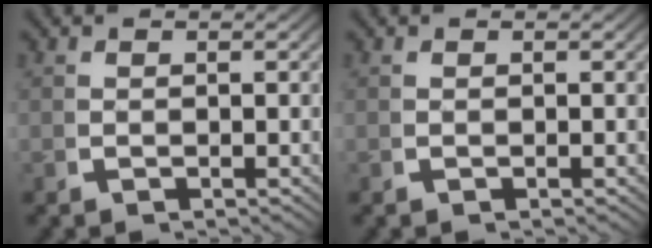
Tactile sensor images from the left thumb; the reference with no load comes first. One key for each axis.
{"total": 0.0}